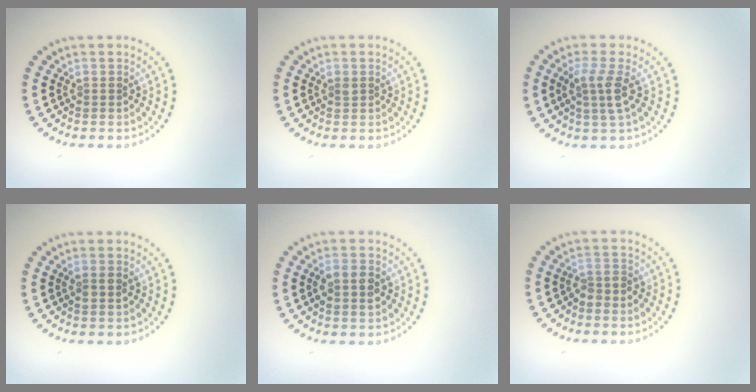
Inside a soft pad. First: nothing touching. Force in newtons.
{"total": 0.6, "press": 0.5, "slide": 0.3}
{"total": 2.6, "press": 2.1, "slide": 1.5}
{"total": 1.1, "press": 1.0, "slide": 0.3}
{"total": 2.5, "press": 2.5, "slide": 0.3}
{"total": 1.6, "press": 1.3, "slide": 0.9}